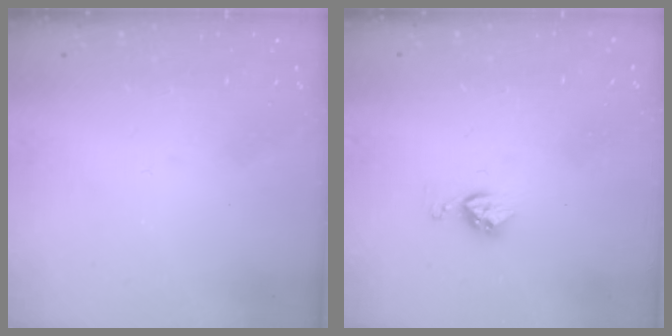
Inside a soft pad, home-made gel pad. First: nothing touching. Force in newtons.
{"total": 3.5, "press": 3.5, "slide": 0.5}